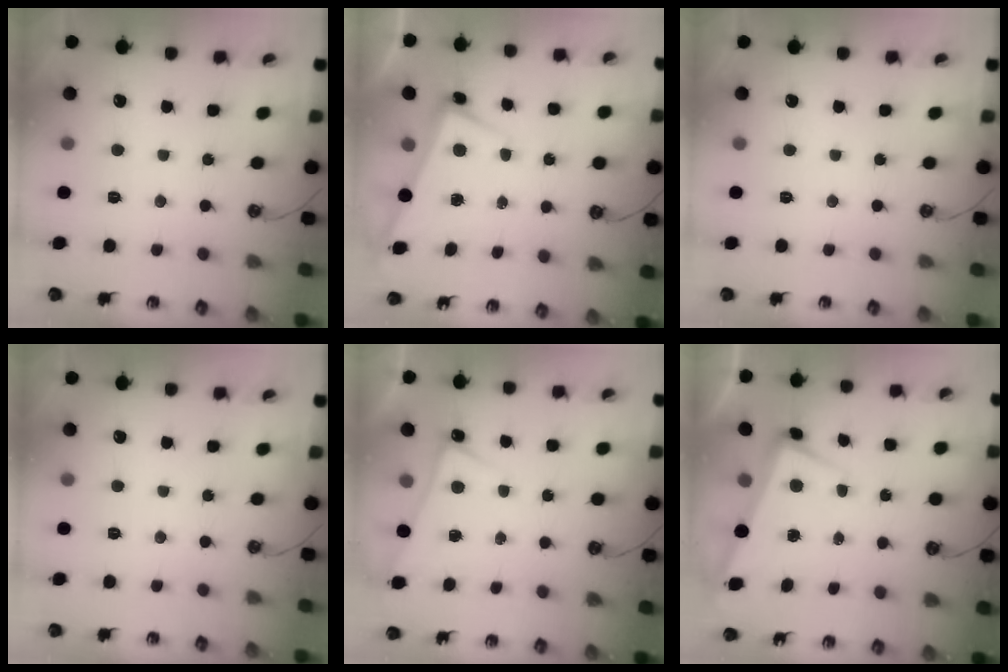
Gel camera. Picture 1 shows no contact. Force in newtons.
{"total": 2.5, "press": 2.3, "slide": 0.8}
{"total": 0.0}
{"total": 0.0}
{"total": 0.7, "press": 0.5, "slide": 0.4}
{"total": 1.9, "press": 1.6, "slide": 1.1}